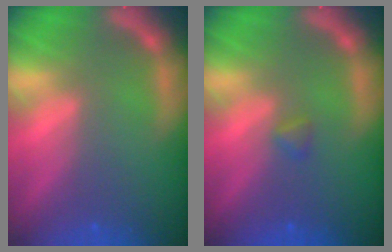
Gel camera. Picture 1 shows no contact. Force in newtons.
{"total": 0.9}